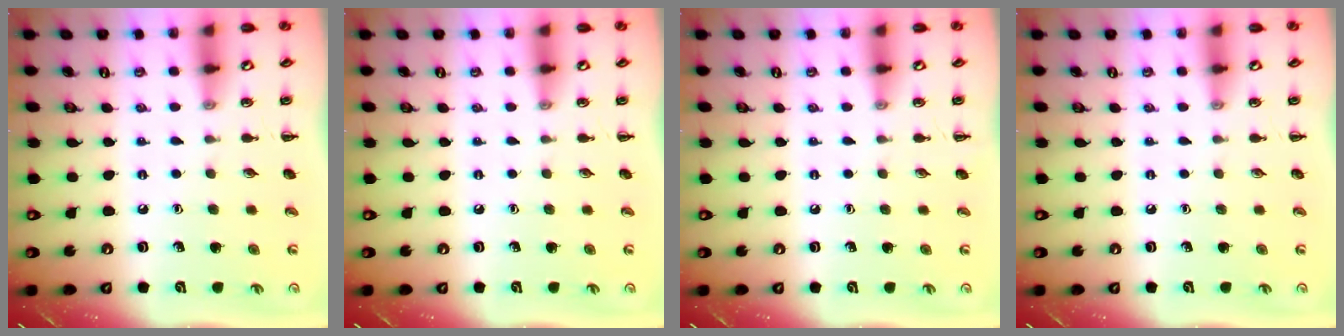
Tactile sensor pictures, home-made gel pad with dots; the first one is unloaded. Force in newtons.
{"total": 0.0}
{"total": 0.0}
{"total": 0.0}